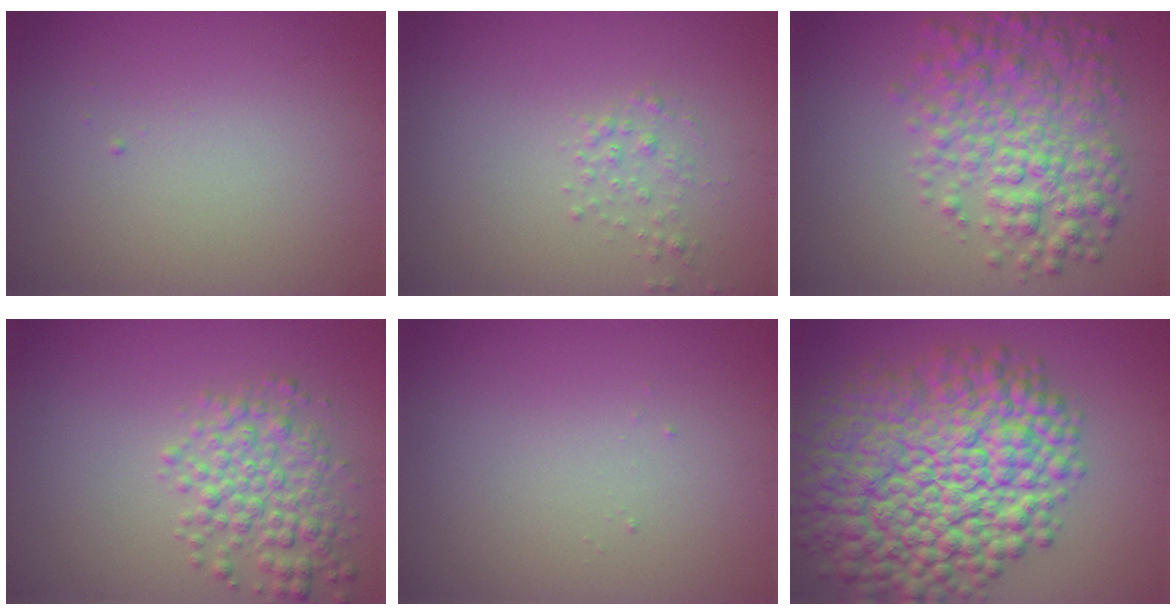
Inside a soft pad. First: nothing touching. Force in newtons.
{"total": 1.3, "press": 1.2, "slide": 0.1}
{"total": 6.3, "press": 6.3, "slide": 0.1}
{"total": 4.1, "press": 4.1, "slide": 0.1}
{"total": 0.0}
{"total": 14.6, "press": 14.6, "slide": 0.5}